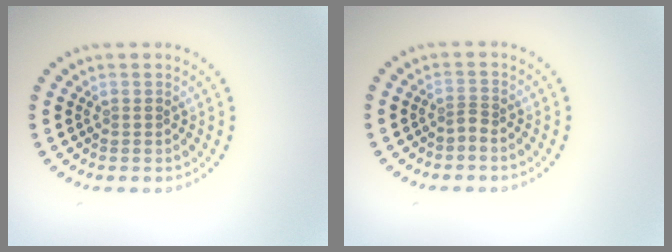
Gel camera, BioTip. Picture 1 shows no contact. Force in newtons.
{"total": 0.7, "press": 0.3, "slide": 0.6}